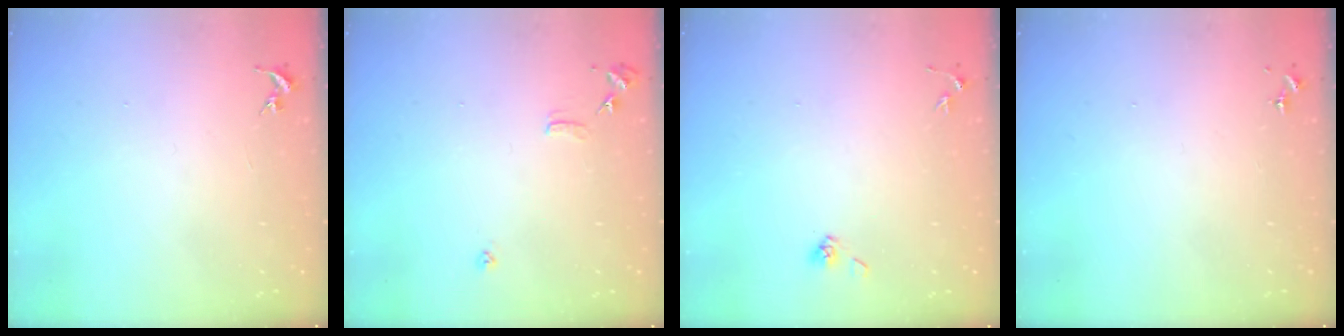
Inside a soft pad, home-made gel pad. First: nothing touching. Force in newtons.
{"total": 7.4, "press": 7.4, "slide": 0.7}
{"total": 3.8, "press": 3.4, "slide": 1.7}
{"total": 0.0}